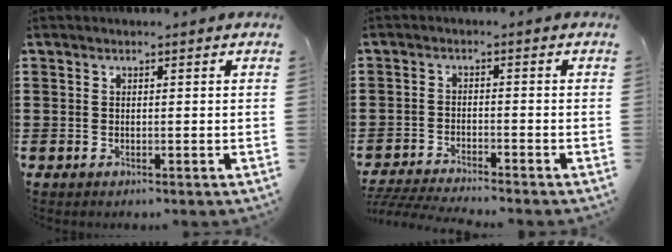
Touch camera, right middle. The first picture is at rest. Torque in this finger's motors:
{"motor_torque": [0.77, -0.16, 0.18, 0.06]}